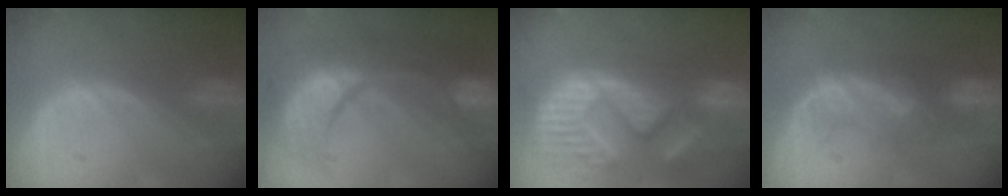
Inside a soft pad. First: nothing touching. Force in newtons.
{"total": 12.5, "press": 12.4, "slide": 1.3}
{"total": 15.3, "press": 12.5, "slide": 8.8}
{"total": 6.1, "press": 6.0, "slide": 1.2}